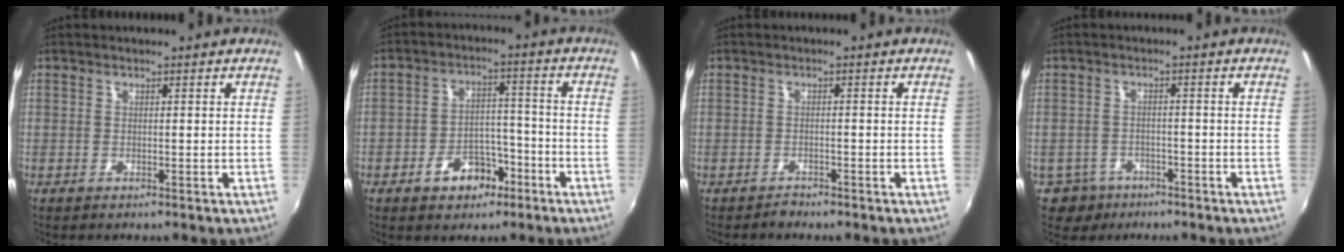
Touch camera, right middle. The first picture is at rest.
{"total": 7.9, "force": [-4.7, 4.9, 4.0], "torque": [-0.077, 0.023, -0.064]}
{"total": 1.4, "force": [-1.4, 0.4, 0.0], "torque": [-0.004, 0.000, -0.025]}
{"total": 5.1, "force": [-3.2, 3.9, 0.8], "torque": [-0.034, 0.004, -0.049]}